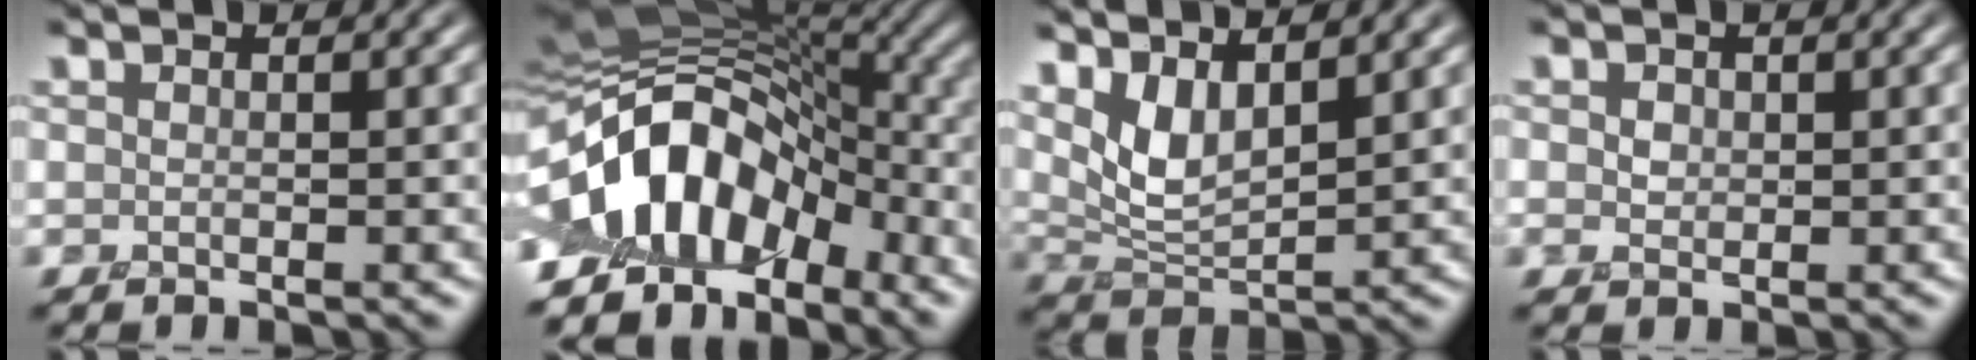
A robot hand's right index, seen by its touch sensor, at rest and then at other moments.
{"total": 9.7, "force": [-5.0, 5.1, 6.5], "torque": [-0.096, 0.025, -0.100]}
{"total": 3.9, "force": [2.4, 1.2, 2.8], "torque": [-0.068, -0.010, 0.055]}
{"total": 1.7, "force": [0.9, 1.2, 0.8], "torque": [-0.018, 0.009, 0.014]}